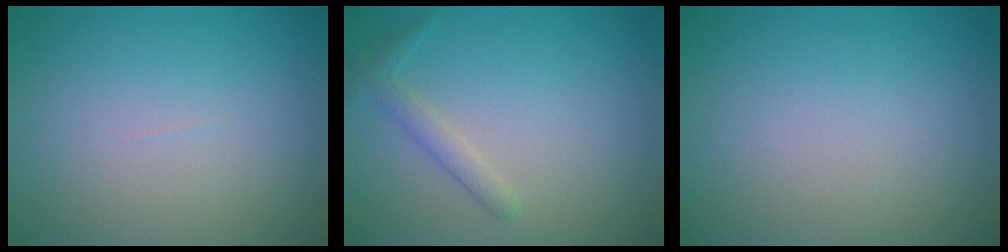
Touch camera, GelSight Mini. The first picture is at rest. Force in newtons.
{"total": 1.6, "press": 1.6, "slide": 0.1}
{"total": 0.0}